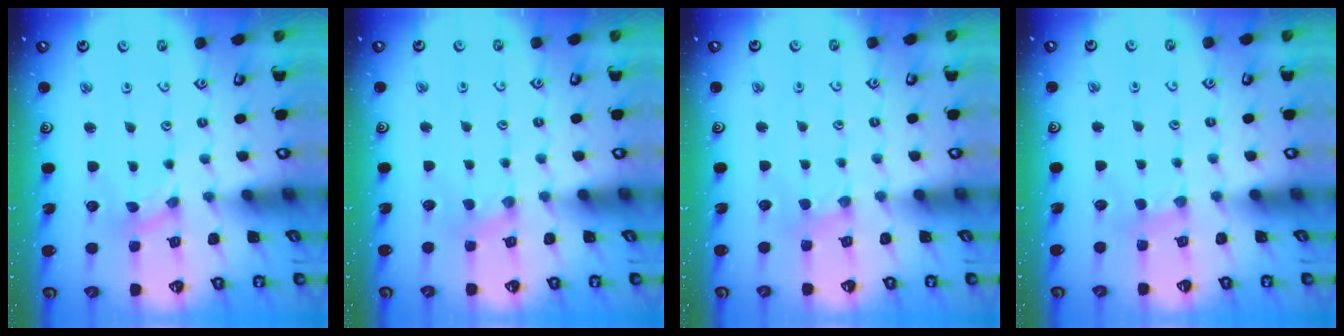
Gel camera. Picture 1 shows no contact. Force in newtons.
{"total": 2.0, "press": 2.0, "slide": 0.4}
{"total": 2.1, "press": 2.1, "slide": 0.4}
{"total": 2.2, "press": 2.2, "slide": 0.3}